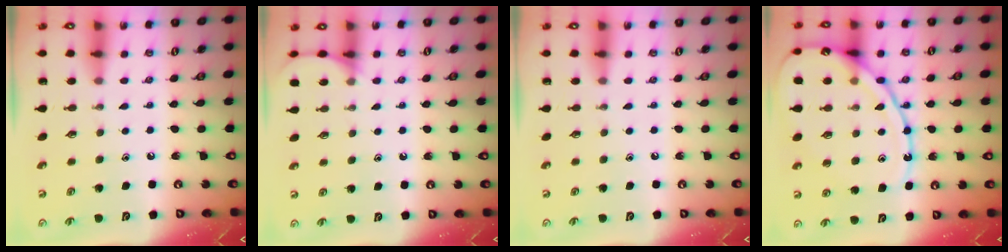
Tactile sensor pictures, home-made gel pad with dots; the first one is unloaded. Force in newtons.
{"total": 5.4, "press": 5.4, "slide": 0.7}
{"total": 0.0}
{"total": 15.1, "press": 15.0, "slide": 1.4}